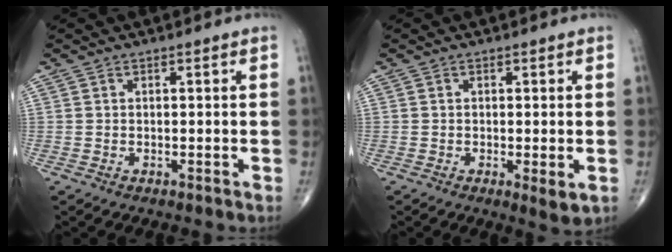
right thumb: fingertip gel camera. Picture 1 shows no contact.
{"total": 3.2, "force": [-0.8, 0.7, 3.0], "torque": [-0.051, -0.011, -0.014]}